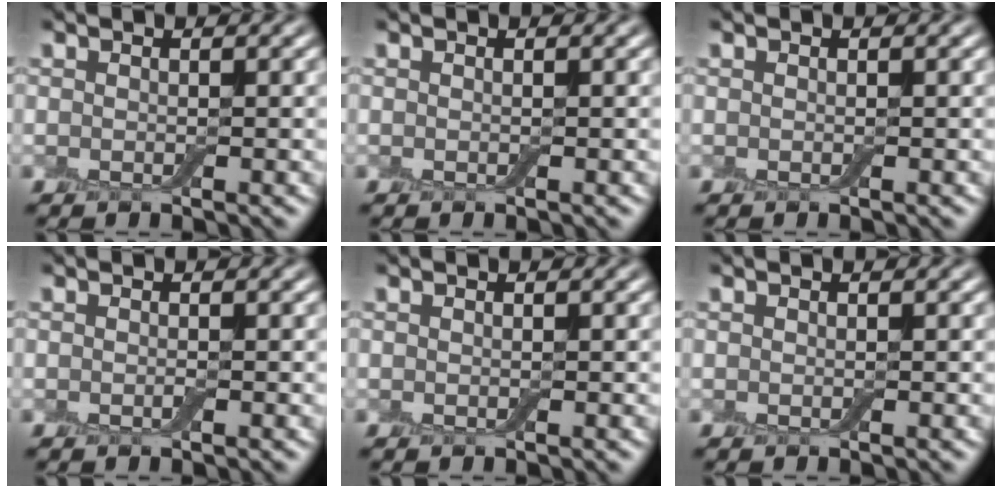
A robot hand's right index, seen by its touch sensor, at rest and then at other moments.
{"total": 0.0}
{"total": 0.0}
{"total": 0.0}
{"total": 0.0}
{"total": 0.0}